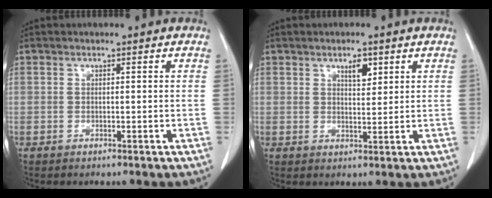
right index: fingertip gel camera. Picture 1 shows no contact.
{"total": 3.0, "force": [1.8, 1.2, 2.2], "torque": [-0.035, -0.004, 0.030]}